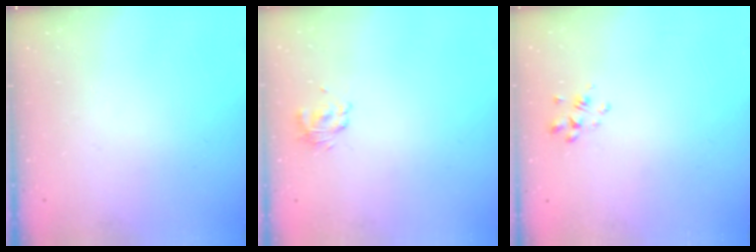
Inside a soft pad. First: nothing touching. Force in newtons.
{"total": 2.9, "press": 2.8, "slide": 0.7}
{"total": 1.4, "press": 1.2, "slide": 0.8}